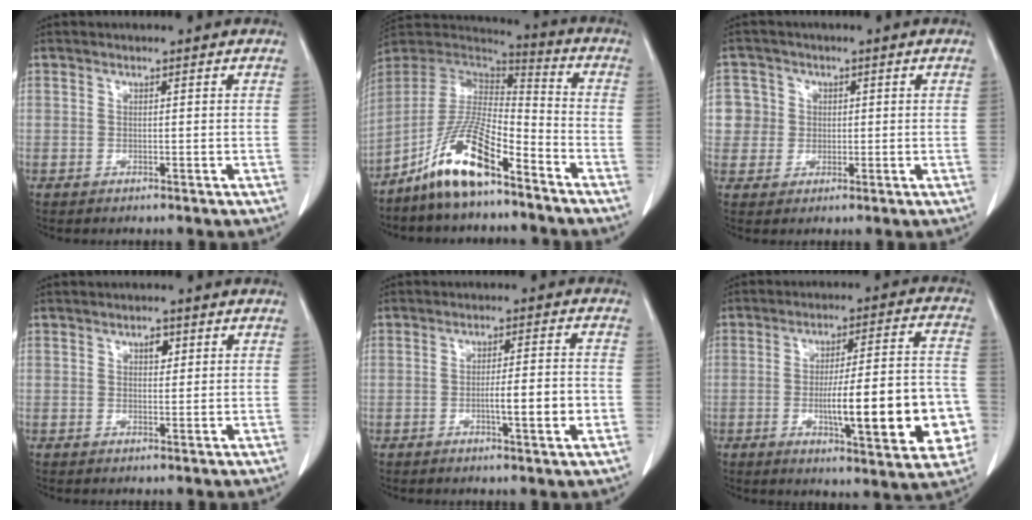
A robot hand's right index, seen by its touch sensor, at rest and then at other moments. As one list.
[{"total": 13.1, "force": [-8.7, 2.8, 9.5], "torque": [-0.188, 0.005, -0.162]}, {"total": 4.9, "force": [0.7, 4.8, 0.1], "torque": [0.005, 0.015, 0.016]}, {"total": 1.8, "force": [0.8, 1.0, 1.3], "torque": [-0.017, 0.000, 0.012]}, {"total": 6.3, "force": [-1.7, 0.1, 6.0], "torque": [-0.094, 0.002, -0.021]}, {"total": 18.1, "force": [-4.3, 3.1, 17.3], "torque": [-0.212, 0.019, -0.048]}]